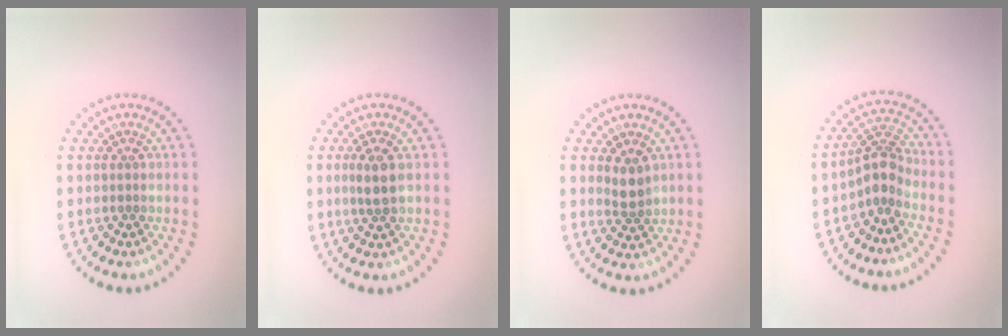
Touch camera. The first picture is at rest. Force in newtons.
{"total": 2.1, "press": 2.0, "slide": 0.9}
{"total": 1.9, "press": 1.7, "slide": 0.9}
{"total": 2.8, "press": 2.1, "slide": 1.8}